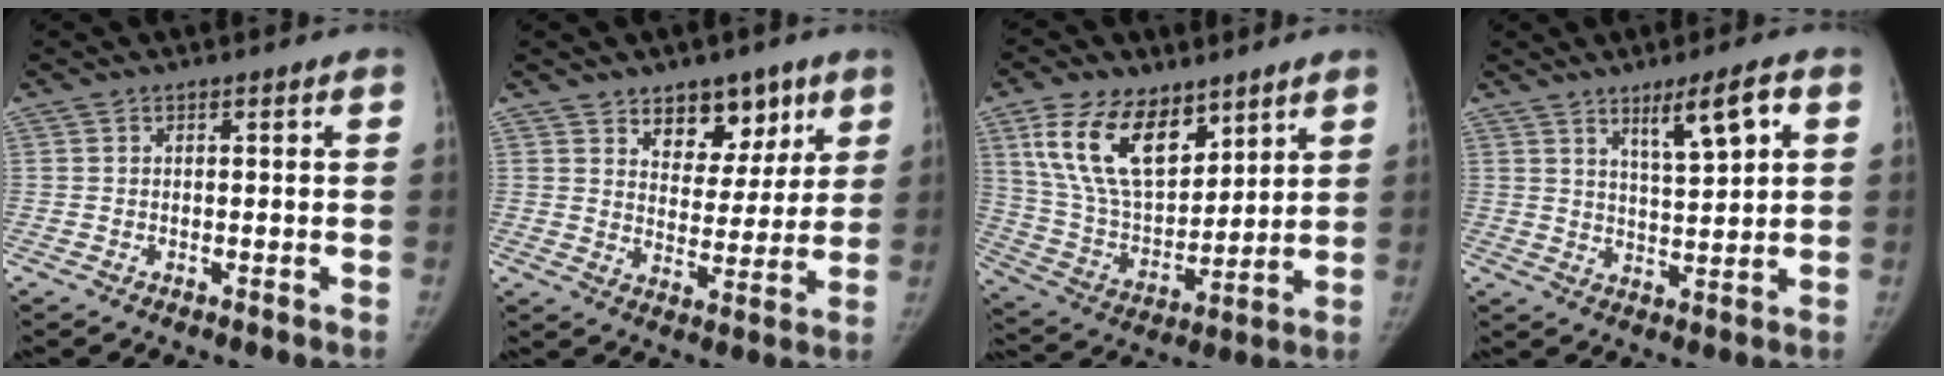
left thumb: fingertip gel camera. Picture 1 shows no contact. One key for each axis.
{"total": 10.5, "fx": 6.5, "fy": 6.6, "fz": 4.8, "tx": -0.024, "ty": -0.037, "tz": 0.103}
{"total": 18.5, "fx": 10.1, "fy": 10.1, "fz": 11.7, "tx": -0.176, "ty": -0.045, "tz": 0.198}
{"total": 8.0, "fx": 3.9, "fy": 1.7, "fz": 6.8, "tx": -0.106, "ty": -0.023, "tz": 0.069}